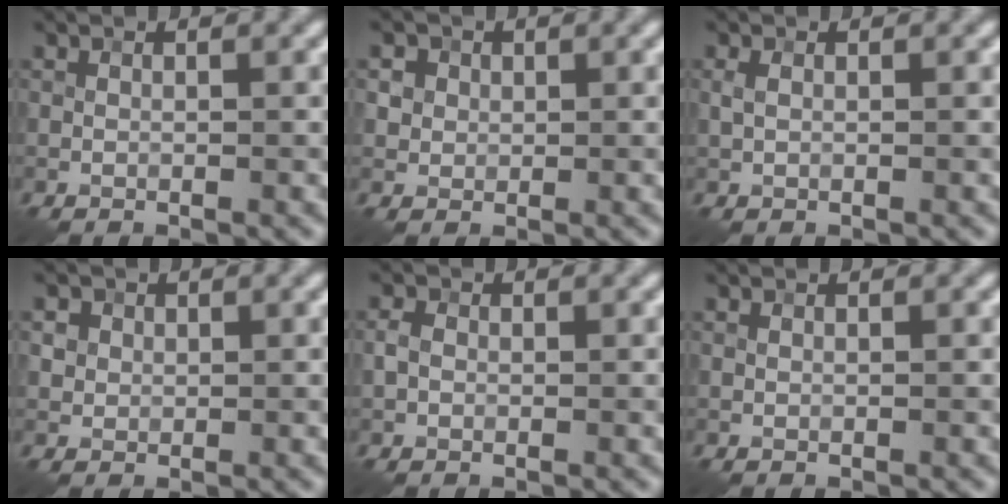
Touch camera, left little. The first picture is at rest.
{"total": 3.1, "force": [1.3, 2.5, 1.2], "torque": [-0.017, 0.006, 0.019]}
{"total": 0.9, "force": [0.2, 0.6, 0.6], "torque": [-0.017, 0.003, 0.003]}
{"total": 2.3, "force": [1.0, 1.9, 0.8], "torque": [-0.016, 0.003, 0.022]}
{"total": 1.2, "force": [0.0, 1.1, 0.7], "torque": [-0.013, 0.003, -0.006]}
{"total": 0.0}